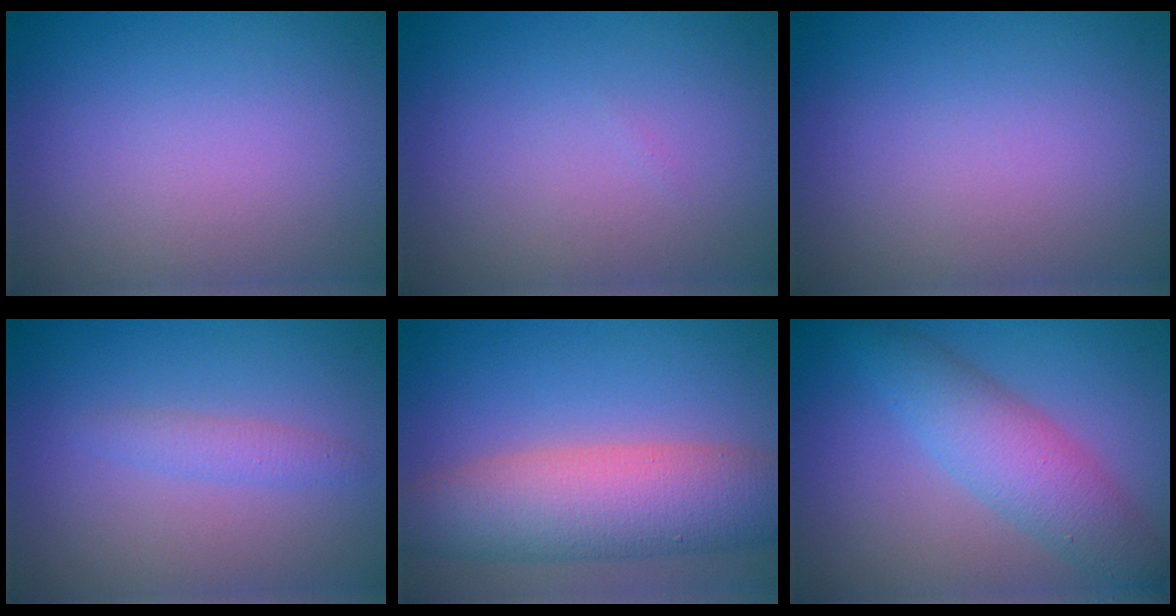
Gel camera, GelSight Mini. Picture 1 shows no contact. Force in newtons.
{"total": 0.0}
{"total": 0.0}
{"total": 1.4, "press": 1.4, "slide": 0.0}
{"total": 8.2, "press": 8.2, "slide": 0.5}
{"total": 5.0, "press": 5.0, "slide": 0.1}